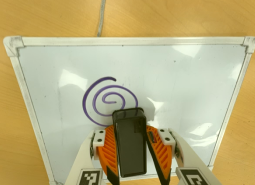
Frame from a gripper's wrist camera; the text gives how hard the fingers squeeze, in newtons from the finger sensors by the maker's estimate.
{"total": 10.6, "left": 12.2, "right": 9.0}